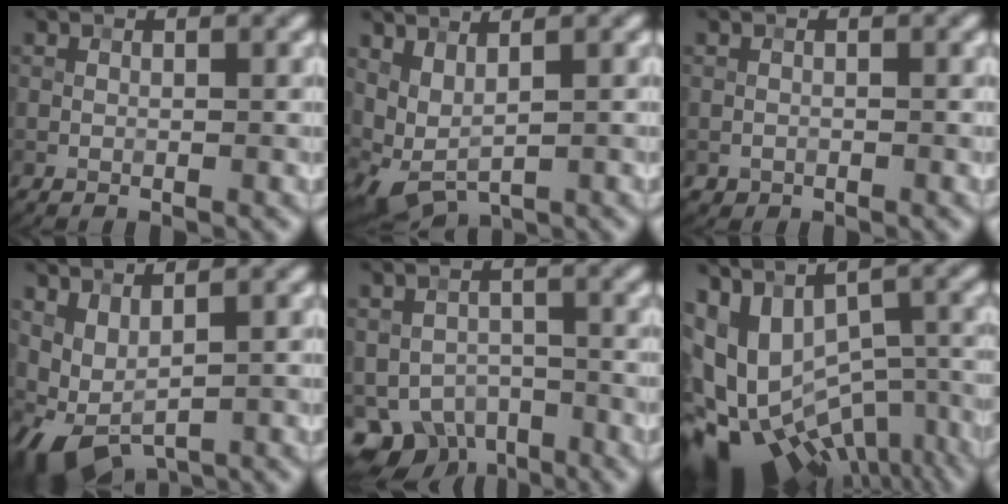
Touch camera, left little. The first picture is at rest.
{"total": 3.4, "force": [1.4, 1.3, 2.8], "torque": [-0.073, -0.009, 0.037]}
{"total": 0.6, "force": [-0.3, 0.5, 0.0], "torque": [0.005, -0.005, -0.005]}
{"total": 4.3, "force": [0.1, 2.2, 3.7], "torque": [-0.086, -0.007, 0.010]}
{"total": 6.1, "force": [-3.9, 4.0, 2.4], "torque": [-0.028, -0.021, -0.061]}
{"total": 14.3, "force": [-5.6, 8.9, 9.7], "torque": [-0.171, -0.003, -0.036]}